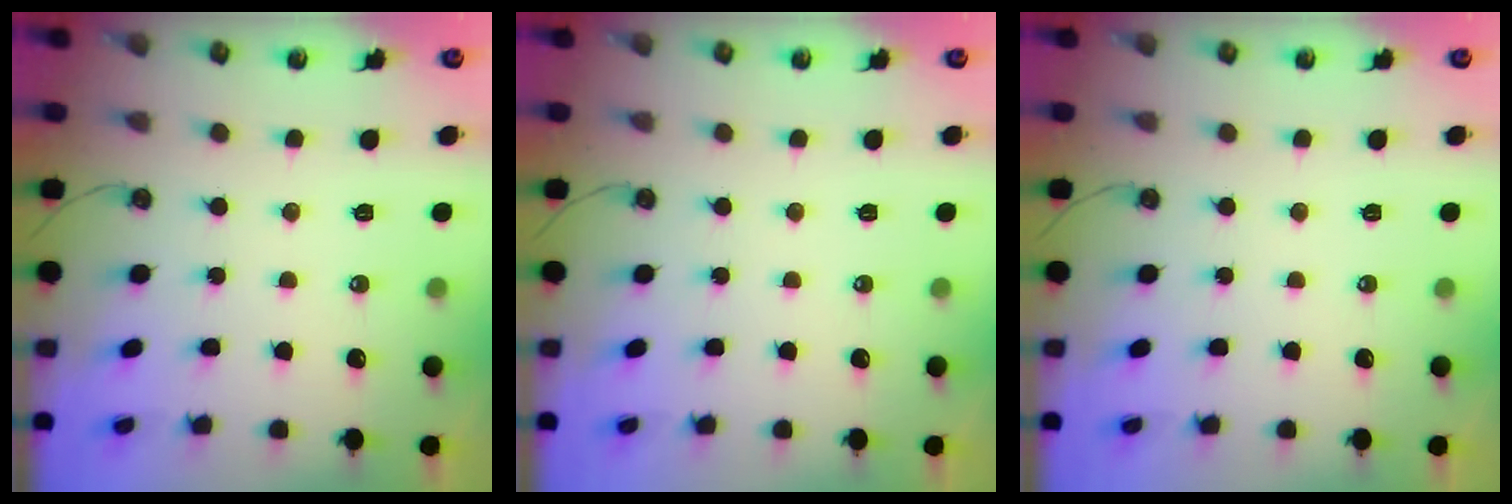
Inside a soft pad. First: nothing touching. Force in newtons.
{"total": 0.0}
{"total": 0.0}